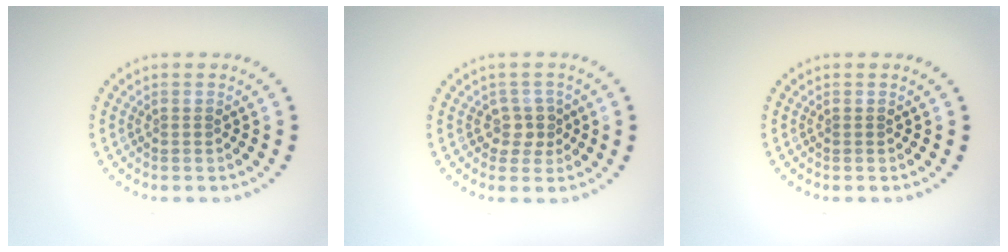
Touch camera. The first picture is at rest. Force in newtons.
{"total": 2.0, "press": 1.6, "slide": 1.2}
{"total": 0.0}